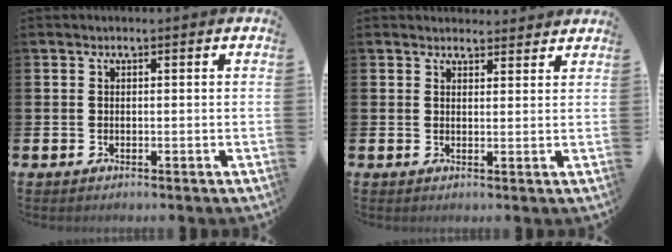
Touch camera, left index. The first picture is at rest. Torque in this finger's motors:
{"motor_torque": [0.94, -1.20, 0.16, 0.01]}